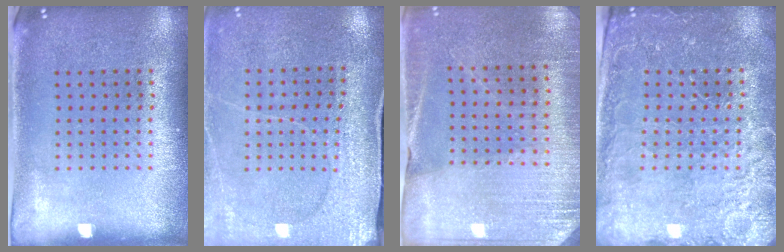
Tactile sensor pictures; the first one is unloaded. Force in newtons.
{"total": 3.0, "press": 3.0, "slide": 0.2}
{"total": 2.7, "press": 2.6, "slide": 0.3}
{"total": 3.1, "press": 3.1, "slide": 0.5}